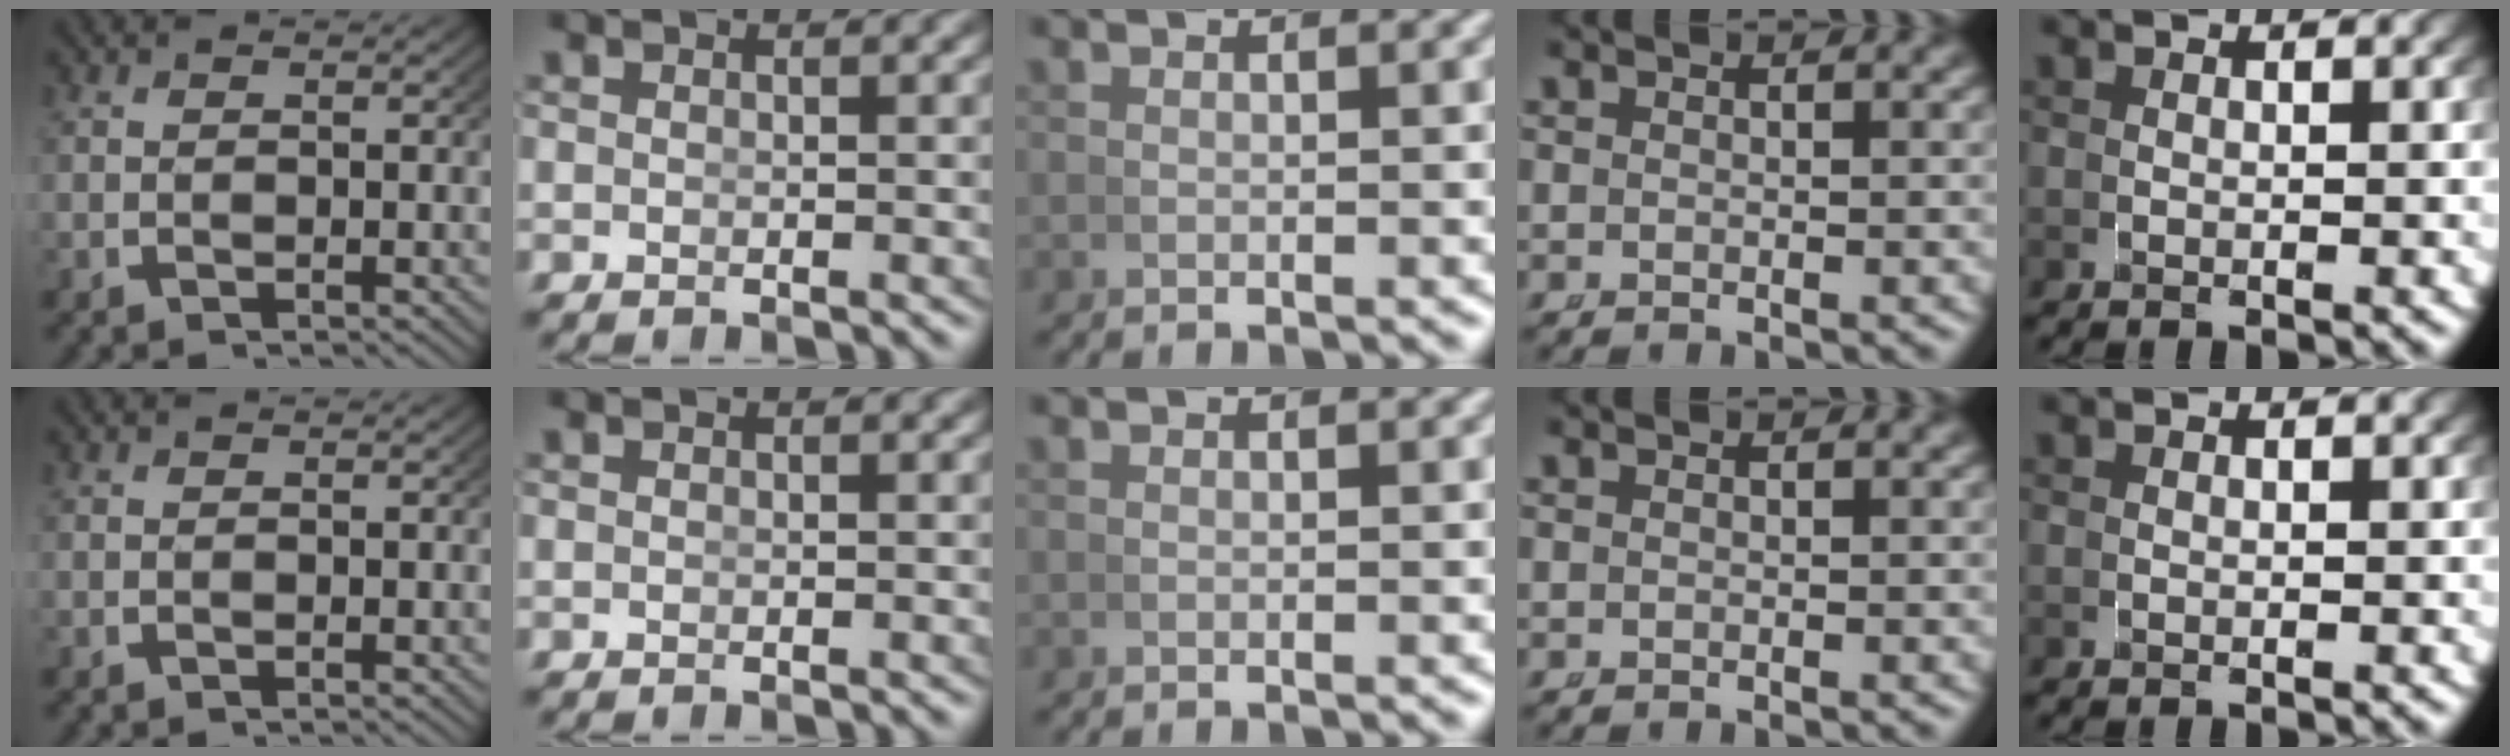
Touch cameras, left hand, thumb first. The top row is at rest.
{}